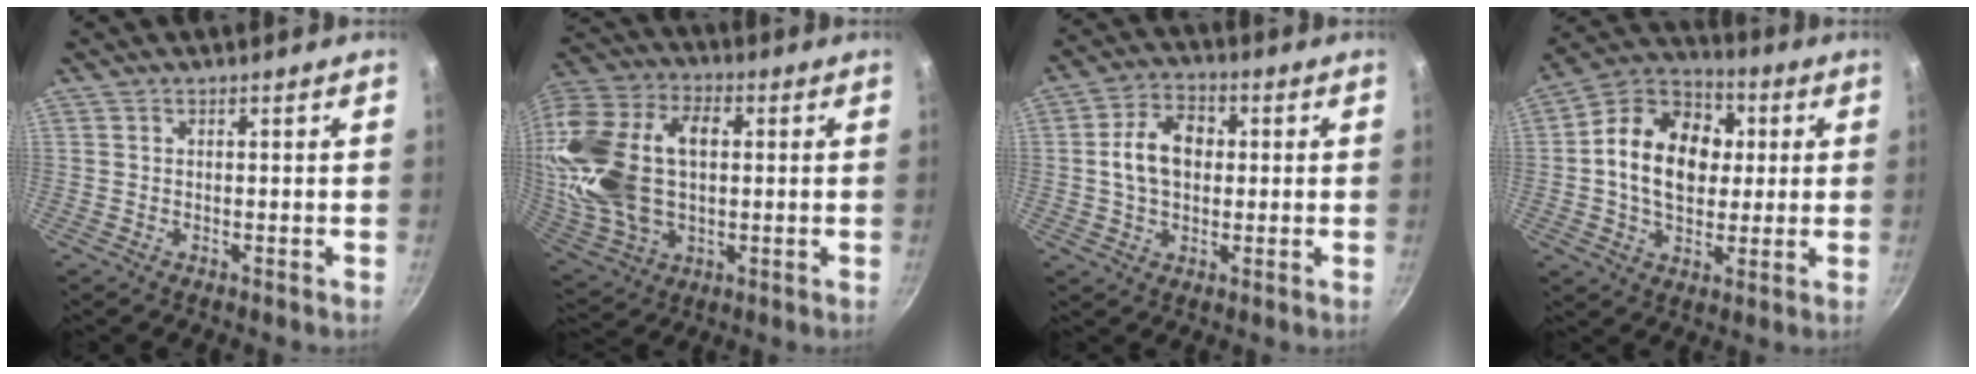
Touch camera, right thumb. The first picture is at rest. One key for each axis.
{"total": 25.8, "fx": 2.4, "fy": 16.6, "fz": 19.6, "tx": -0.404, "ty": 0.020, "tz": 0.046}
{"total": 9.8, "fx": 0.8, "fy": 7.0, "fz": 6.8, "tx": -0.095, "ty": 0.018, "tz": 0.005}
{"total": 17.8, "fx": 1.9, "fy": 12.9, "fz": 12.1, "tx": -0.167, "ty": 0.021, "tz": 0.015}